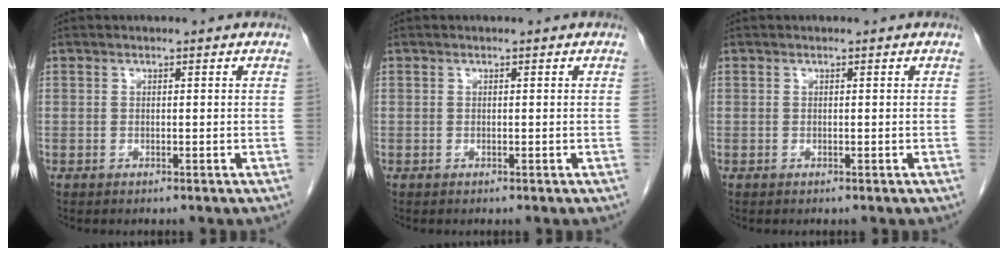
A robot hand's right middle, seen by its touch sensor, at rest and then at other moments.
{"total": 0.0}
{"total": 0.0}